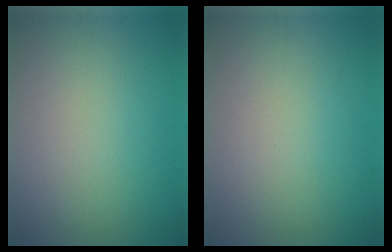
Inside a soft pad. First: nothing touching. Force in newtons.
{"total": 0.0}